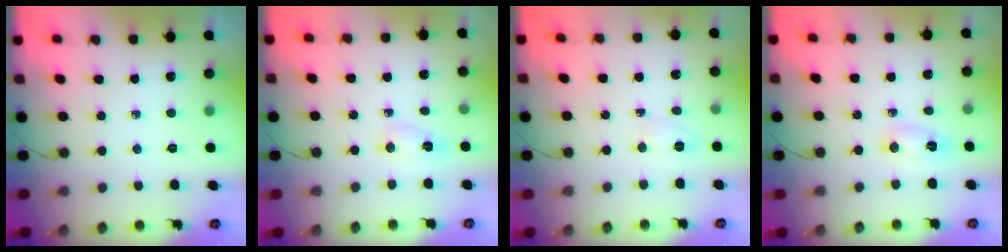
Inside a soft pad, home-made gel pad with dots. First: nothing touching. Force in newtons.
{"total": 2.2, "press": 2.1, "slide": 0.6}
{"total": 5.4, "press": 3.0, "slide": 4.4}
{"total": 2.8, "press": 2.5, "slide": 1.4}